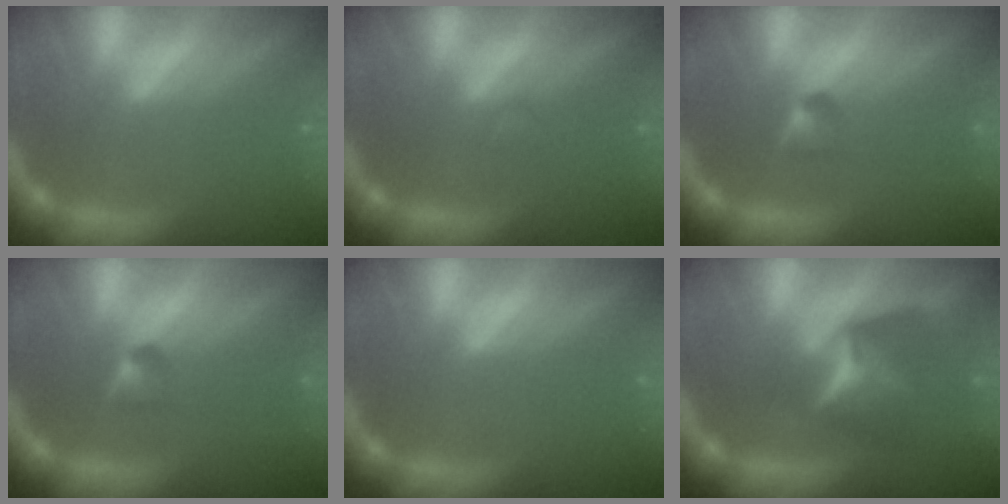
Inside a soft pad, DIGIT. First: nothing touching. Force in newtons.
{"total": 0.9}
{"total": 1.4}
{"total": 1.4}
{"total": 0.0}
{"total": 4.9}